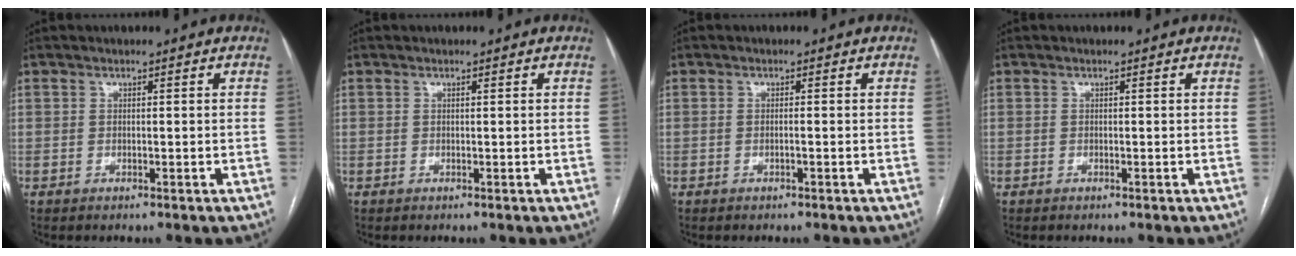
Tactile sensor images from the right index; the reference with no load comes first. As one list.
[{"total": 0.0}, {"total": 0.5, "force": [-0.2, 0.0, 0.5], "torque": [-0.010, 0.001, -0.003]}, {"total": 0.0}]